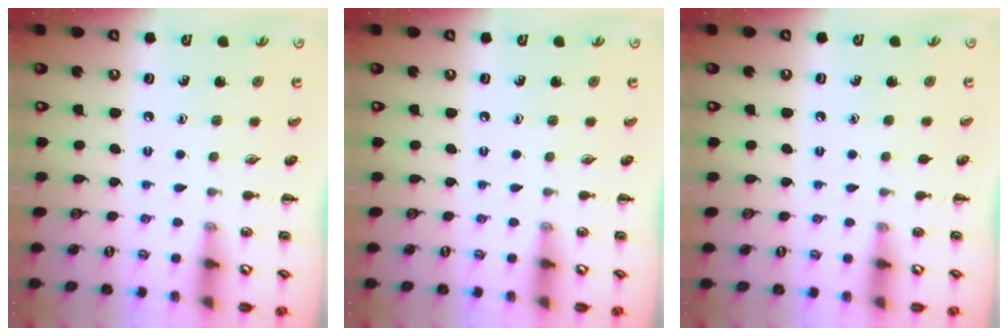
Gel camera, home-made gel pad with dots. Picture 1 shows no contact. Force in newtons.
{"total": 0.0}
{"total": 0.0}